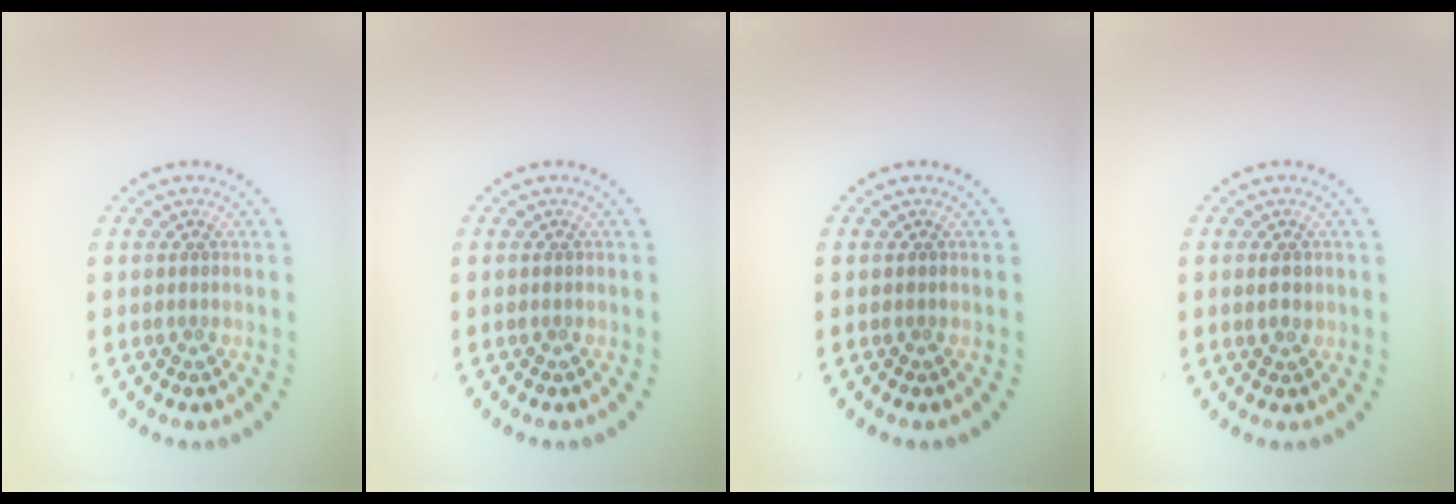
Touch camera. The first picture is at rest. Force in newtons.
{"total": 0.0}
{"total": 0.0}
{"total": 1.1, "press": 1.1, "slide": 0.2}